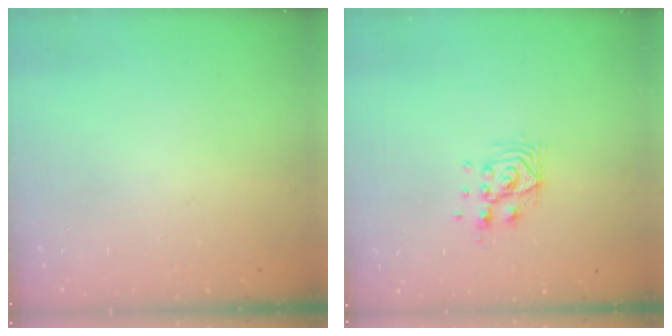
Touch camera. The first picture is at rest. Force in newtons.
{"total": 8.4, "press": 8.4, "slide": 0.6}